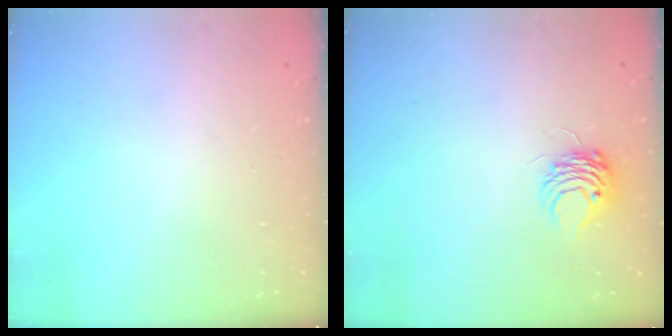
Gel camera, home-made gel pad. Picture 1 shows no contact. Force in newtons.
{"total": 6.1, "press": 6.1, "slide": 0.5}